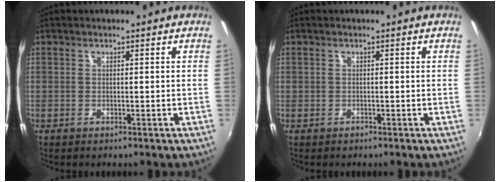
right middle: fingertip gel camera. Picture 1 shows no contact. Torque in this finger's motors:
{"motor_torque": [-0.06, -0.12, -0.02, -0.01]}